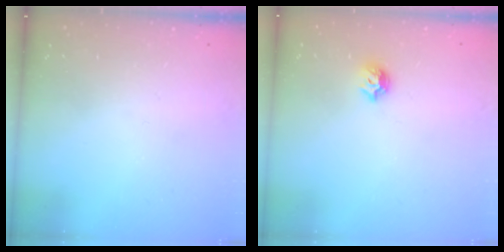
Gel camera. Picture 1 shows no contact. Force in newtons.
{"total": 5.6, "press": 5.5, "slide": 0.9}